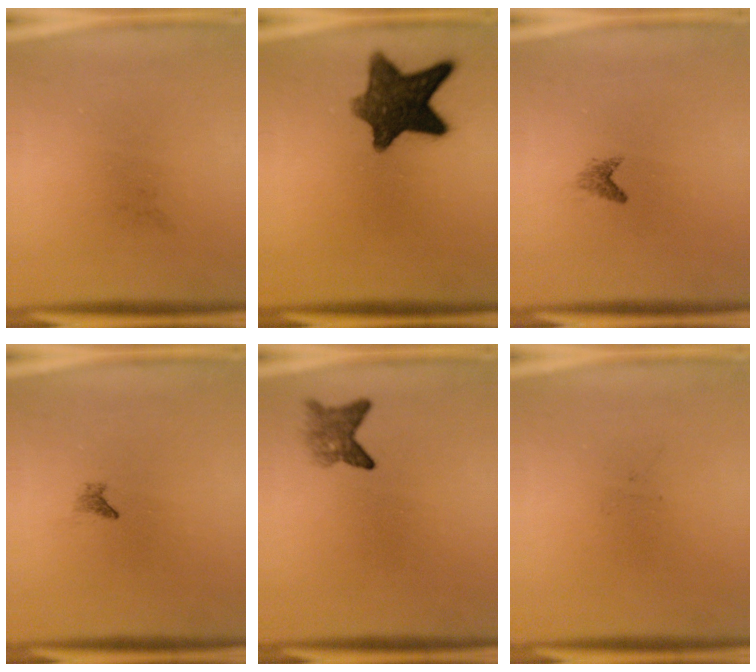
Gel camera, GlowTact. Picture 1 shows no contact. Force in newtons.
{"total": 11.3}
{"total": 1.0}
{"total": 0.8}
{"total": 2.8}
{"total": 0.0}